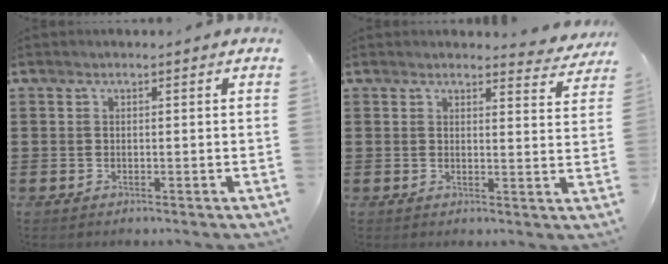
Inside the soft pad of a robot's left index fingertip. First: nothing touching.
{"total": 3.3, "force": [3.2, 0.2, 0.8], "torque": [-0.010, -0.019, 0.056]}